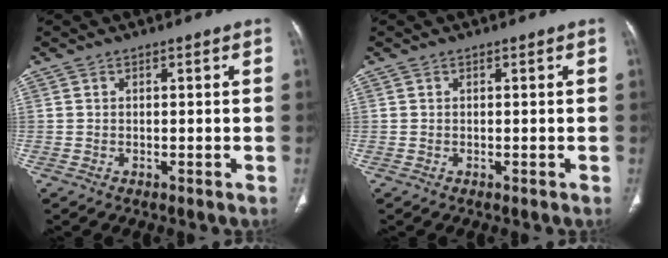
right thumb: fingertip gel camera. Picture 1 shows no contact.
{"total": 0.0}